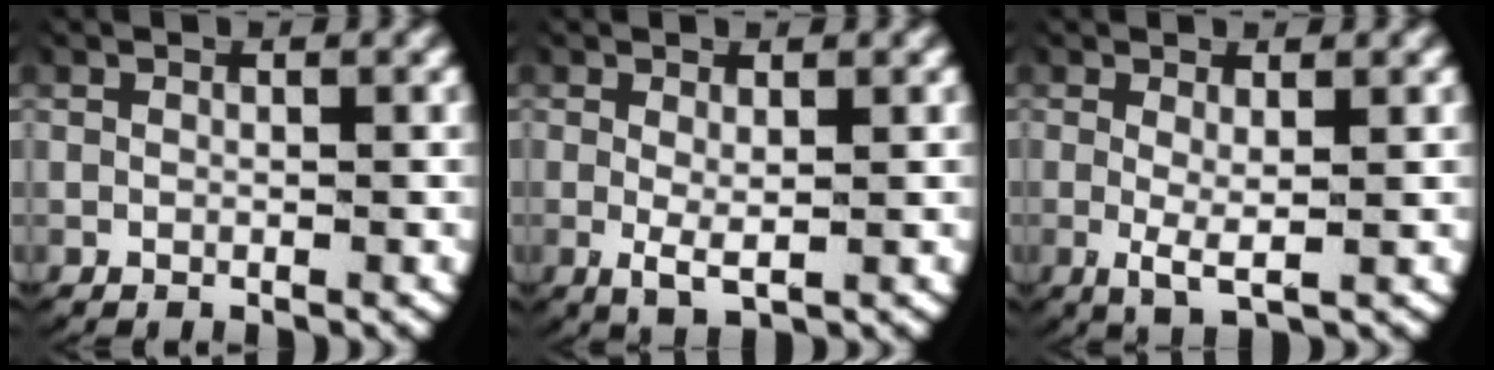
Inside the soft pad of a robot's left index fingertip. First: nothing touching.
{"total": 2.3, "force": [-0.1, 0.9, 2.1], "torque": [-0.051, -0.019, 0.008]}
{"total": 2.5, "force": [-0.1, 0.7, 2.4], "torque": [-0.060, -0.021, 0.008]}